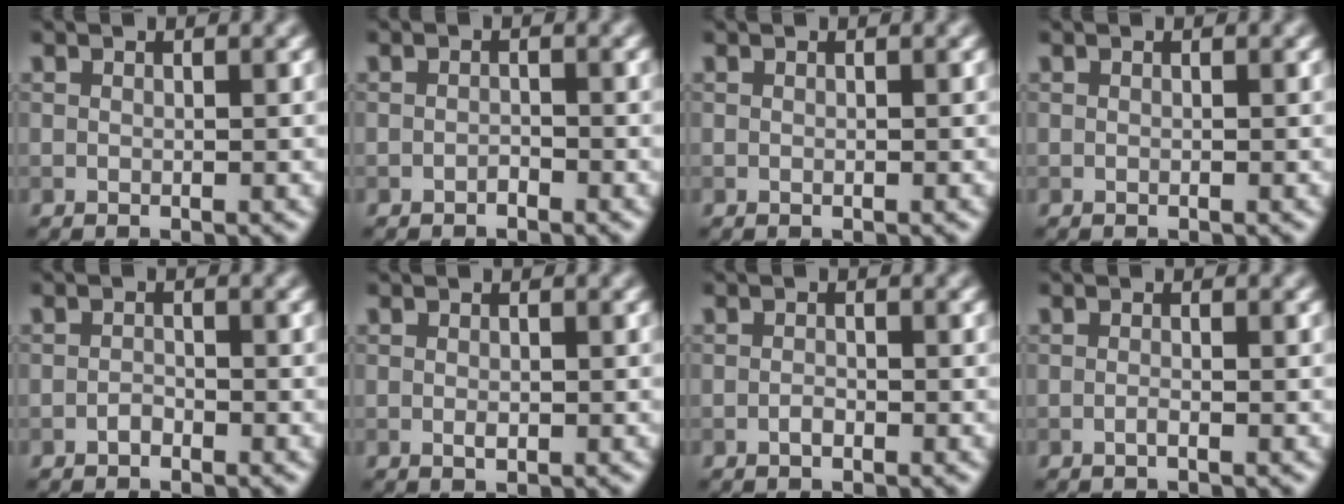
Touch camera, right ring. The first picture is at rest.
{"total": 0.7, "force": [-0.6, 0.3, 0.3], "torque": [-0.004, 0.001, -0.011]}
{"total": 0.0}
{"total": 0.0}
{"total": 0.8, "force": [-0.6, 0.4, 0.4], "torque": [-0.006, 0.000, -0.013]}
{"total": 0.7, "force": [-0.1, 0.4, 0.6], "torque": [-0.010, -0.002, -0.001]}
{"total": 0.8, "force": [-0.5, 0.3, 0.5], "torque": [-0.010, 0.001, -0.009]}
{"total": 0.6, "force": [-0.3, 0.1, 0.5], "torque": [-0.010, 0.000, -0.008]}